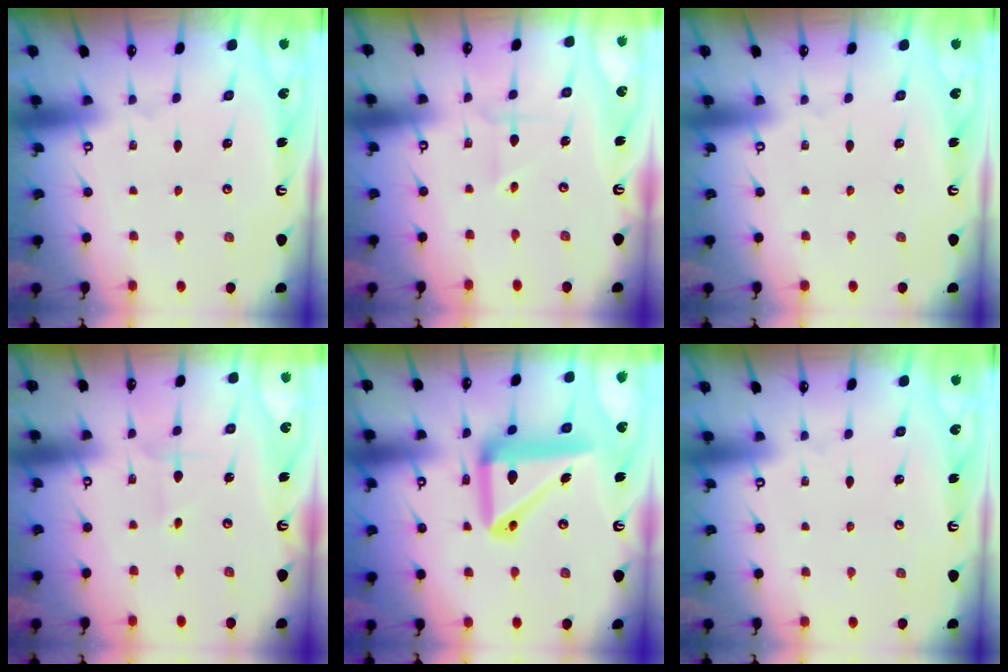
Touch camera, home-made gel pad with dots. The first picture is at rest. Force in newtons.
{"total": 2.5, "press": 2.4, "slide": 0.6}
{"total": 0.0}
{"total": 2.3, "press": 2.3, "slide": 0.2}
{"total": 15.5, "press": 15.4, "slide": 1.7}
{"total": 0.0}